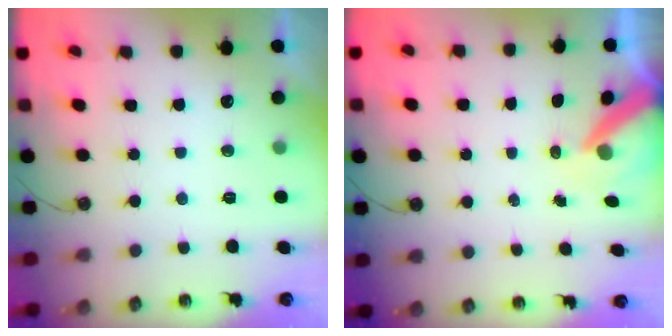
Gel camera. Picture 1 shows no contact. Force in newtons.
{"total": 8.5, "press": 8.4, "slide": 0.8}